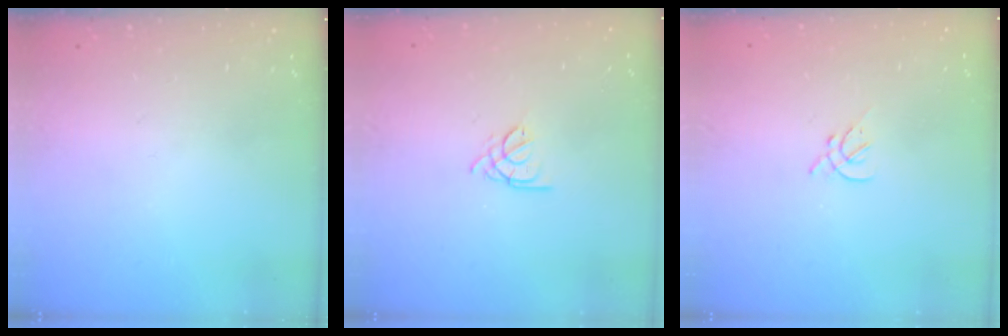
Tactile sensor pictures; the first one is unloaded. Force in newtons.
{"total": 2.2, "press": 2.2, "slide": 0.5}
{"total": 2.0, "press": 1.9, "slide": 0.5}